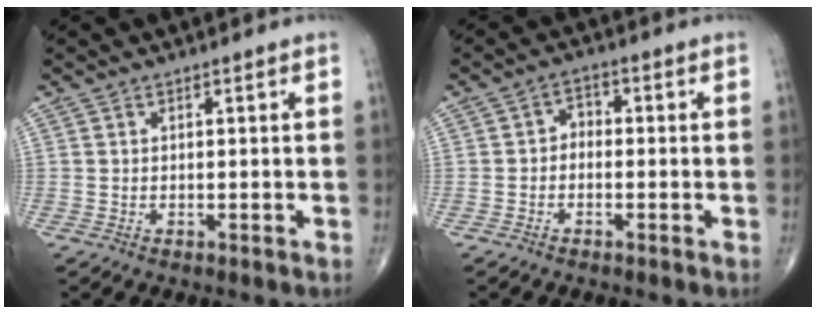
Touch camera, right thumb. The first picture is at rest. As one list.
[{"total": 2.6, "force": [-0.6, 2.0, 1.6], "torque": [-0.010, 0.016, -0.023]}]